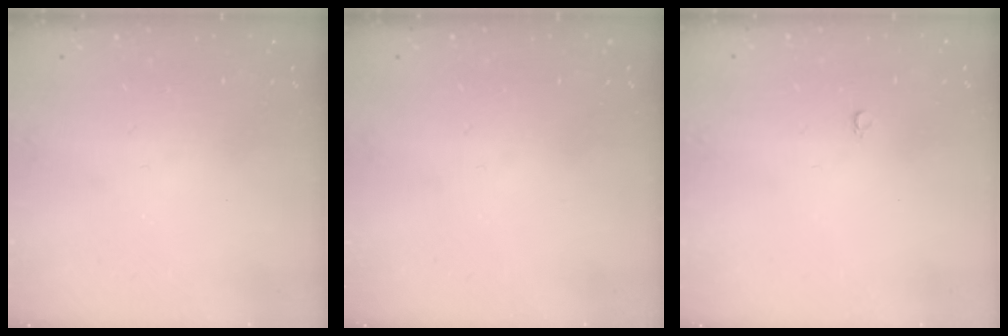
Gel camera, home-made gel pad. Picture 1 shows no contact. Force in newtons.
{"total": 0.0}
{"total": 2.4, "press": 2.4, "slide": 0.2}